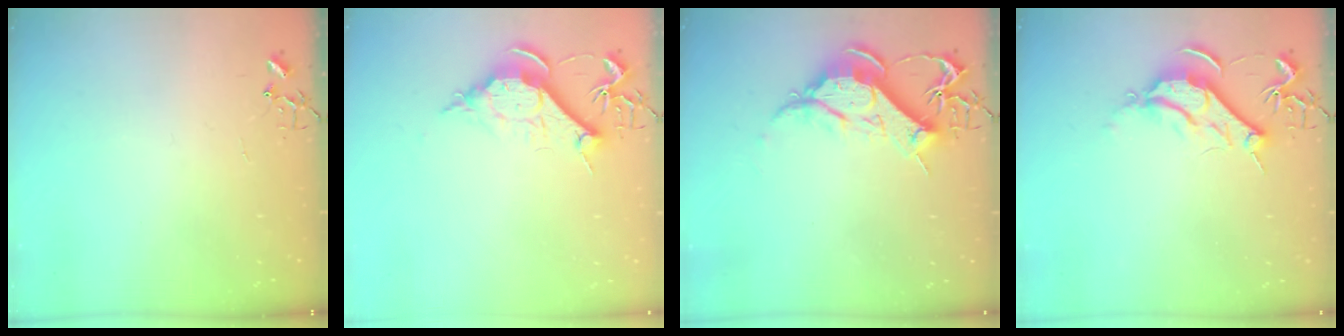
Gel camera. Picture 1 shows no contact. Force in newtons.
{"total": 10.2, "press": 10.2, "slide": 1.0}
{"total": 12.5, "press": 12.4, "slide": 1.3}
{"total": 9.1, "press": 9.0, "slide": 0.8}